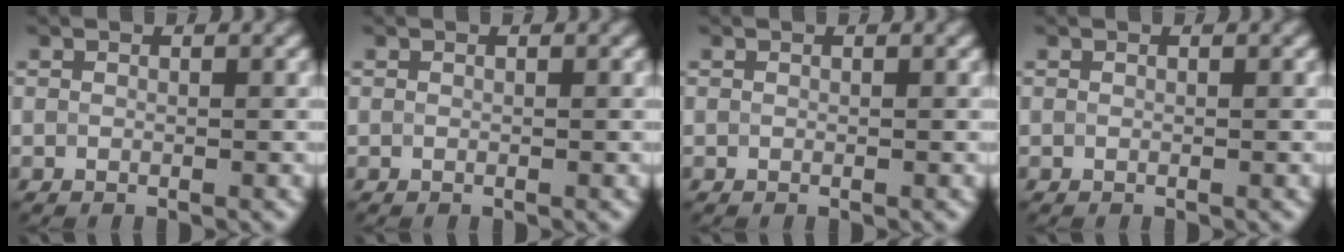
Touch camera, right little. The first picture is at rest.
{"total": 0.0}
{"total": 0.0}
{"total": 0.0}